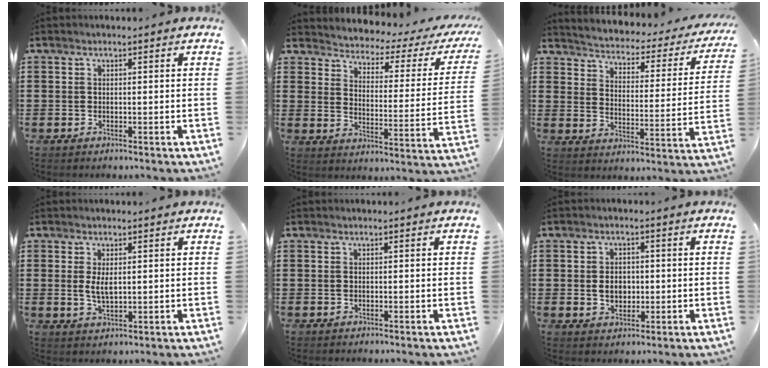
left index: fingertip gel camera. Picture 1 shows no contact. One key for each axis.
{"total": 2.4, "fx": 2.2, "fy": 0.7, "fz": 0.7, "tx": -0.026, "ty": -0.028, "tz": 0.025}
{"total": 2.0, "fx": 1.9, "fy": 0.2, "fz": 0.3, "tx": -0.025, "ty": -0.028, "tz": 0.020}
{"total": 3.3, "fx": 0.5, "fy": 1.4, "fz": 3.0, "tx": -0.067, "ty": 0.000, "tz": 0.005}
{"total": 0.0}
{"total": 3.5, "fx": -0.1, "fy": 2.6, "fz": 2.3, "tx": -0.043, "ty": 0.003, "tz": -0.006}